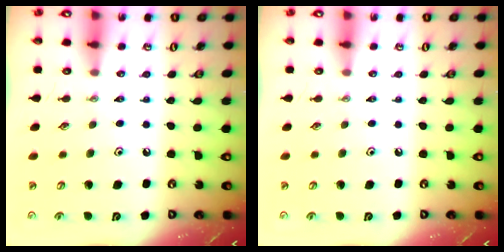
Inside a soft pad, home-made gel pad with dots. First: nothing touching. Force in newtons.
{"total": 0.0}